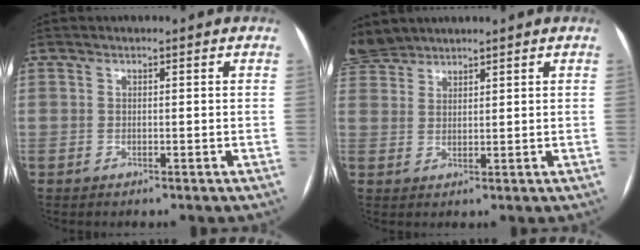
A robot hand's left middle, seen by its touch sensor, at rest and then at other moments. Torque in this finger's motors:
{"motor_torque": [0.12, -0.72, 0.01, 0.07]}